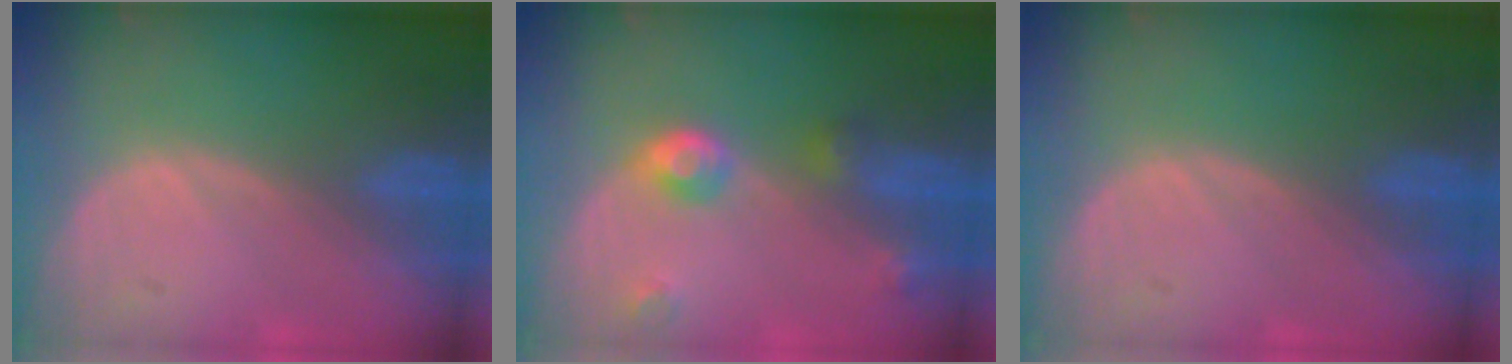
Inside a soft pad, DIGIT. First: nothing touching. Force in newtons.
{"total": 4.8, "press": 4.4, "slide": 2.0}
{"total": 0.0}